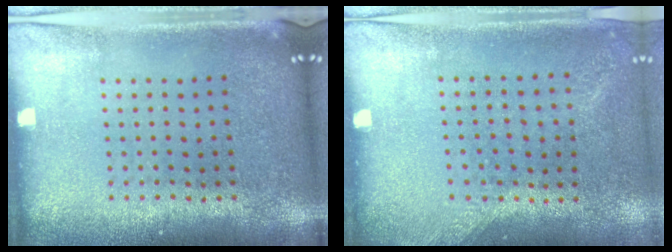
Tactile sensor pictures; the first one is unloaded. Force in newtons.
{"total": 1.3, "press": 1.0, "slide": 0.9}